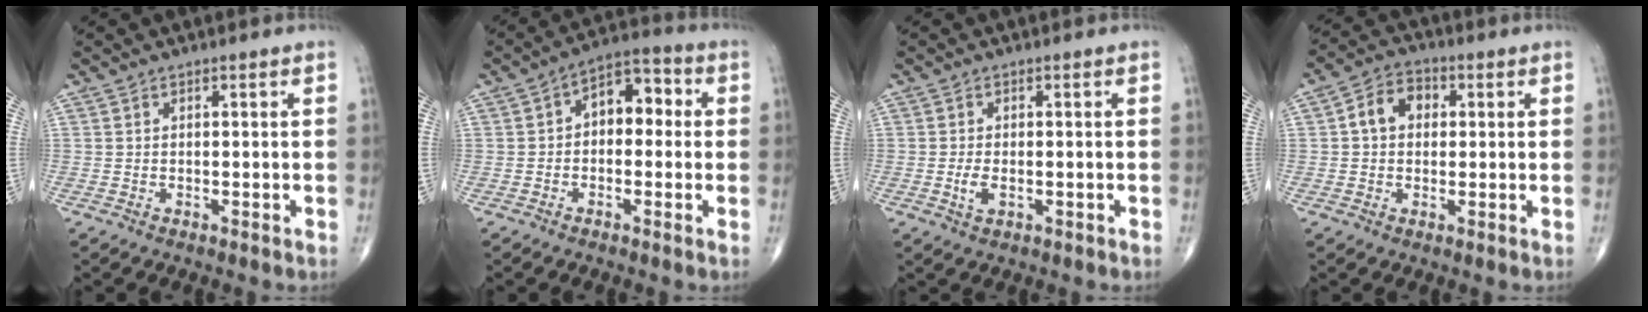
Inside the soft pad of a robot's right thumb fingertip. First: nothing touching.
{"total": 8.2, "force": [0.6, 5.2, 6.3], "torque": [-0.060, 0.032, -0.005]}
{"total": 2.7, "force": [-0.6, 1.3, 2.2], "torque": [-0.048, -0.004, -0.012]}
{"total": 6.7, "force": [1.0, 5.1, 4.2], "torque": [-0.057, 0.018, 0.007]}